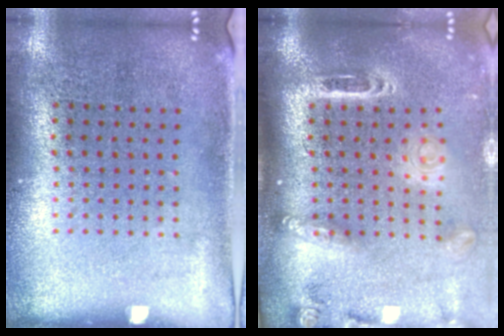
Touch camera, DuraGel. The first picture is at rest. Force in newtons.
{"total": 2.5, "press": 1.8, "slide": 1.7}